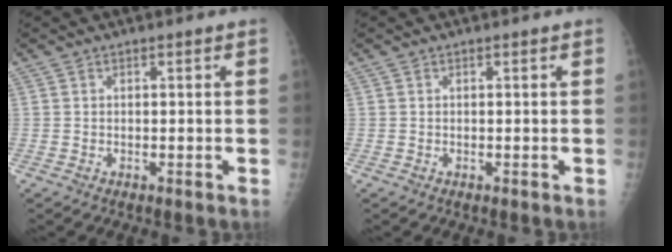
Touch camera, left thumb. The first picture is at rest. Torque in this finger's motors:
{"motor_torque": [0.01, 0.01, -0.02, -0.05, 0.00]}